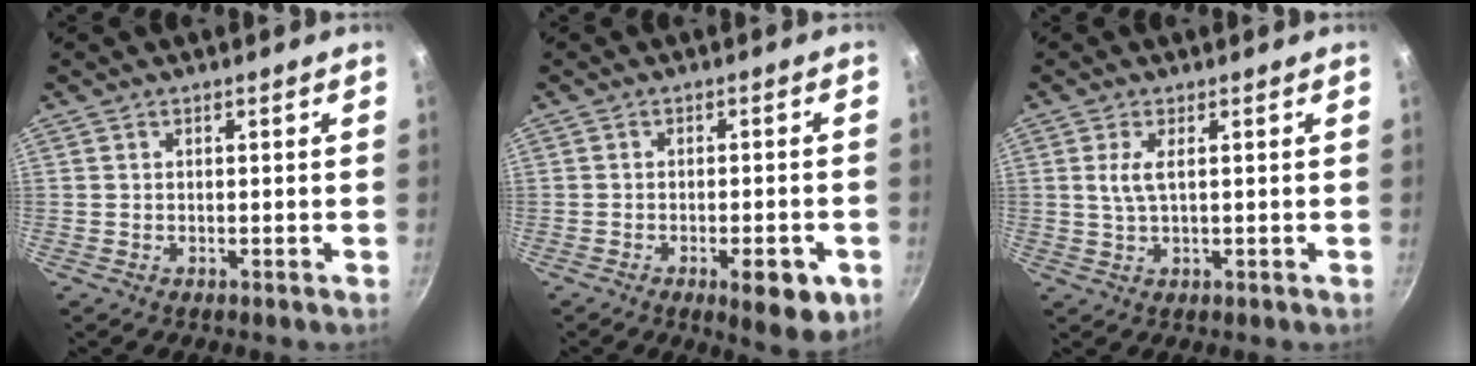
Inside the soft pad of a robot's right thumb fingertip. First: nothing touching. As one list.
[{"total": 8.0, "force": [-3.4, 2.7, 6.8], "torque": [-0.082, 0.002, -0.041]}, {"total": 3.1, "force": [0.7, 1.0, 2.9], "torque": [-0.075, 0.001, 0.020]}]